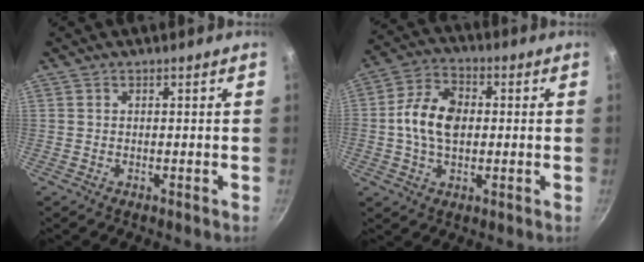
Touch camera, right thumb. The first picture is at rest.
{"total": 10.8, "force": [0.2, 7.3, 8.0], "torque": [-0.131, 0.018, -0.009]}